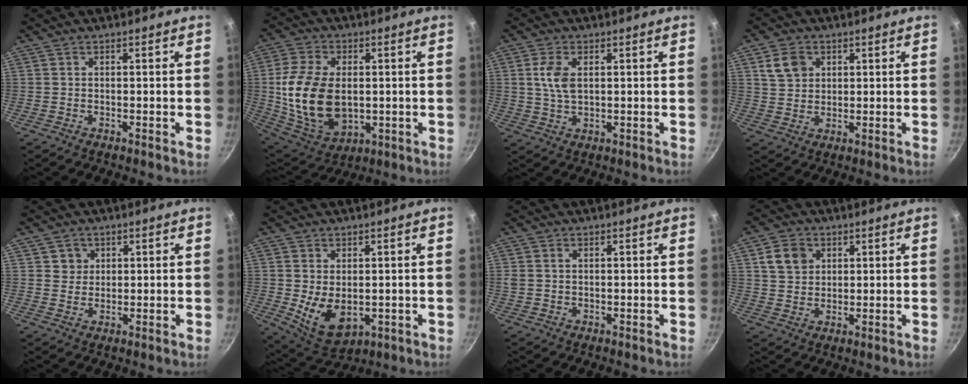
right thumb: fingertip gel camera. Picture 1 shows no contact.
{"total": 17.5, "force": [0.1, 11.5, 13.2], "torque": [-0.244, -0.008, 0.019]}
{"total": 5.5, "force": [1.2, 3.1, 4.4], "torque": [-0.086, 0.000, 0.024]}
{"total": 5.9, "force": [2.2, 4.7, 2.8], "torque": [-0.031, -0.001, 0.042]}
{"total": 3.1, "force": [1.1, 2.8, 0.4], "torque": [0.018, 0.005, 0.014]}
{"total": 8.9, "force": [-0.5, 5.8, 6.7], "torque": [-0.103, -0.021, 0.015]}
{"total": 1.3, "force": [0.3, 1.1, 0.7], "torque": [-0.012, 0.004, 0.006]}
{"total": 6.3, "force": [2.2, 5.1, 2.8], "torque": [-0.029, 0.003, 0.039]}